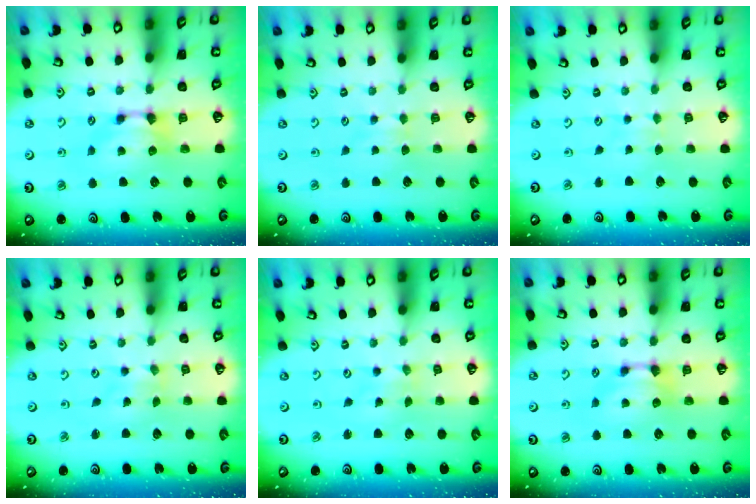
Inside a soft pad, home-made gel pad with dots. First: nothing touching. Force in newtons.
{"total": 2.3, "press": 2.2, "slide": 0.3}
{"total": 3.7, "press": 3.7, "slide": 0.1}
{"total": 4.7, "press": 4.6, "slide": 0.6}
{"total": 4.4, "press": 4.4, "slide": 0.4}
{"total": 0.0}